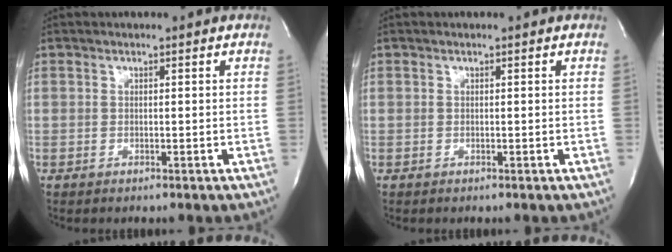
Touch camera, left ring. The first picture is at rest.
{"total": 0.0}